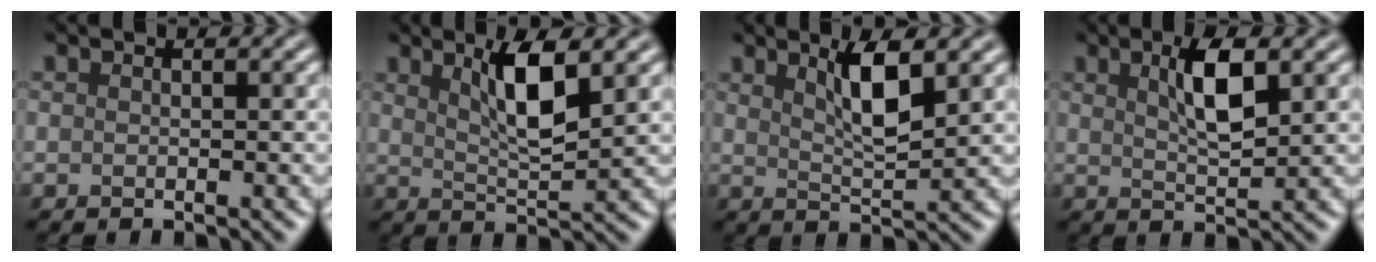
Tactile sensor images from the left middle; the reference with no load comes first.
{"total": 4.4, "force": [1.7, 0.9, 3.9], "torque": [-0.072, -0.008, 0.037]}
{"total": 3.7, "force": [1.5, 0.8, 3.2], "torque": [-0.058, -0.007, 0.035]}
{"total": 3.7, "force": [1.1, 1.0, 3.4], "torque": [-0.061, 0.002, 0.025]}